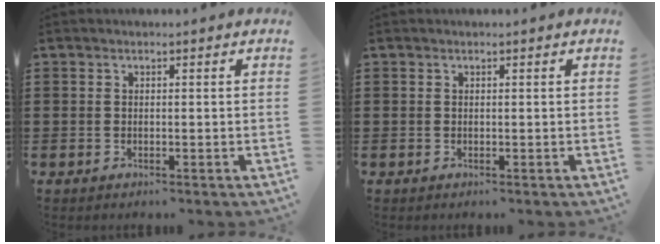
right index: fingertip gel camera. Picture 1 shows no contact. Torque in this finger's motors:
{"motor_torque": [0.00, 0.00, 0.00, 0.00]}